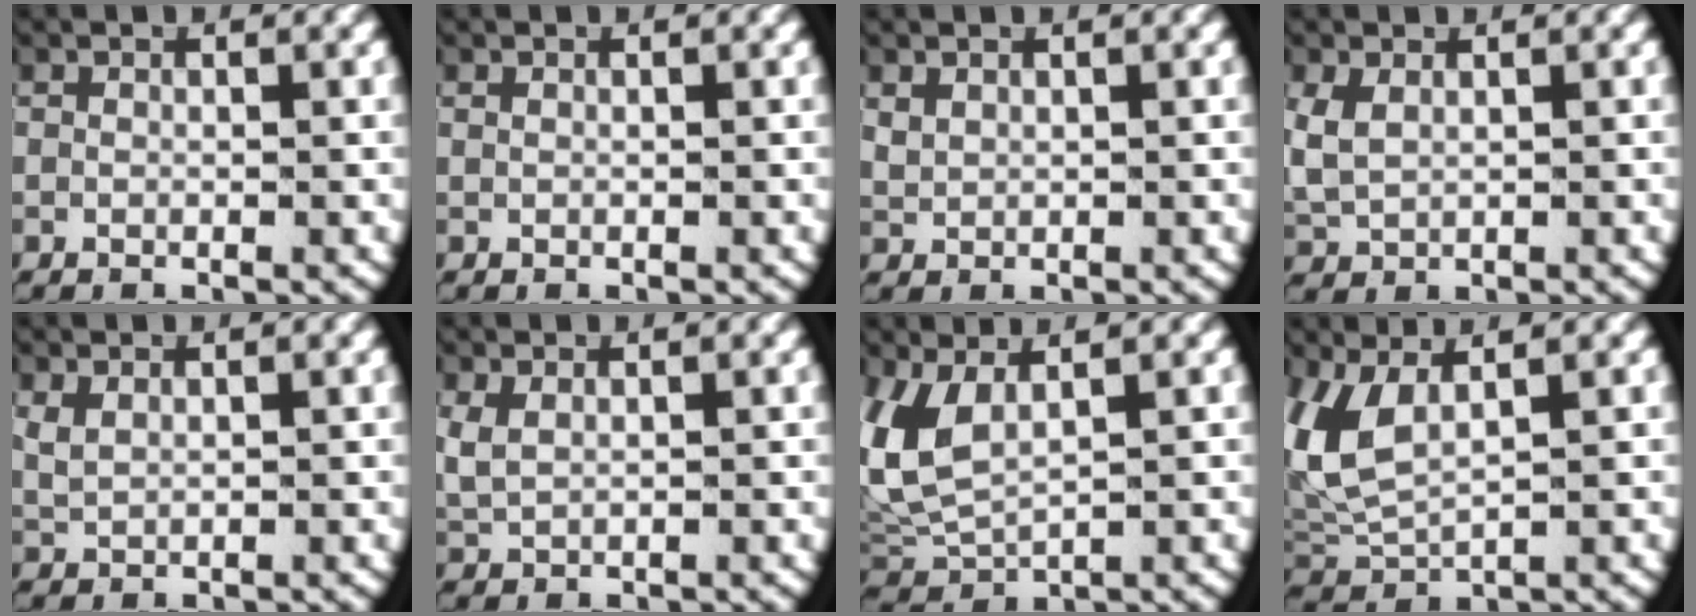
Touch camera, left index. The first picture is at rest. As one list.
[{"total": 0.0}, {"total": 0.9, "force": [0.7, 0.6, 0.3], "torque": [-0.013, -0.003, 0.022]}, {"total": 3.6, "force": [0.6, 3.1, 1.9], "torque": [-0.060, -0.007, 0.019]}, {"total": 1.5, "force": [0.7, 1.0, 0.9], "torque": [-0.026, -0.003, 0.024]}, {"total": 2.5, "force": [0.7, 1.9, 1.5], "torque": [-0.045, -0.003, 0.021]}, {"total": 7.0, "force": [0.7, 5.4, 4.4], "torque": [-0.140, -0.017, 0.027]}, {"total": 6.1, "force": [1.3, 4.4, 4.1], "torque": [-0.134, -0.012, 0.037]}]